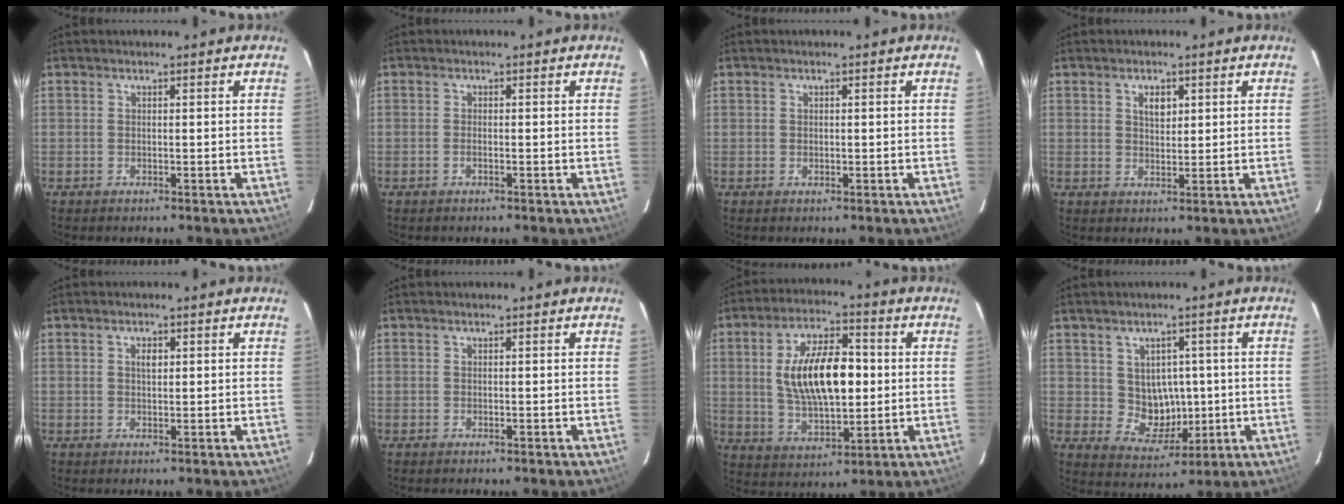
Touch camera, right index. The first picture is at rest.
{"total": 0.8, "force": [-0.4, 0.3, 0.6], "torque": [-0.014, 0.000, -0.008]}
{"total": 0.6, "force": [0.1, 0.6, 0.1], "torque": [0.000, 0.001, 0.002]}
{"total": 3.0, "force": [1.3, 1.8, 2.1], "torque": [-0.032, 0.004, 0.022]}
{"total": 1.5, "force": [0.5, 0.9, 1.2], "torque": [-0.019, 0.004, 0.008]}
{"total": 0.0}
{"total": 15.7, "force": [1.3, 7.3, 13.9], "torque": [-0.249, 0.011, 0.033]}
{"total": 7.2, "force": [0.4, 6.6, 2.8], "torque": [-0.056, 0.004, 0.024]}